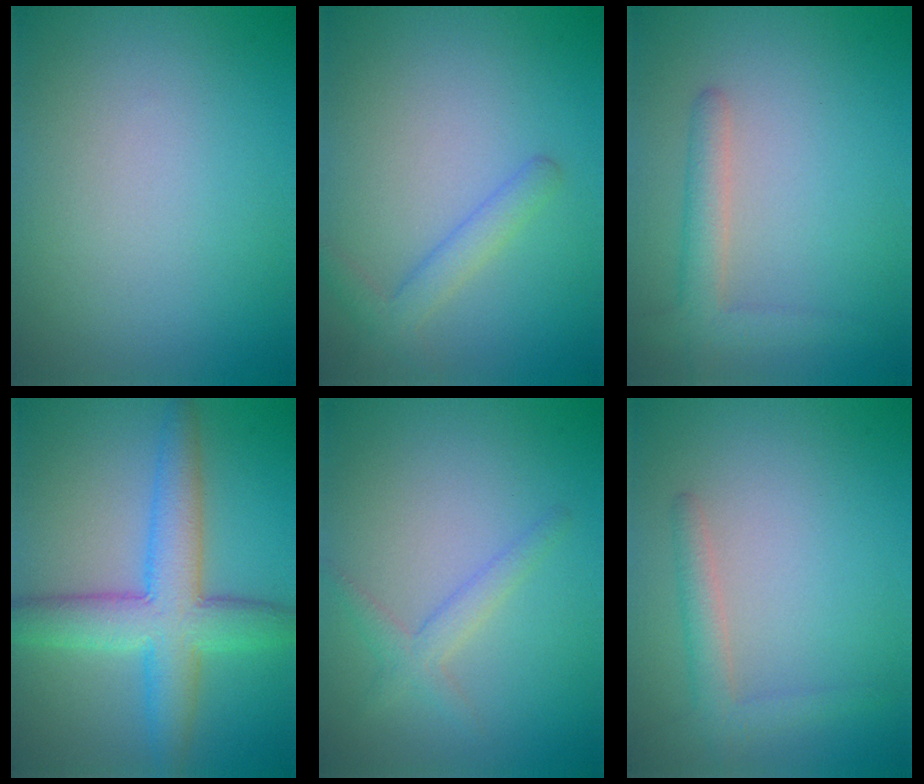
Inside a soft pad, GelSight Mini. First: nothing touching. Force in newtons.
{"total": 2.3, "press": 2.3, "slide": 0.1}
{"total": 2.9, "press": 2.9, "slide": 0.2}
{"total": 6.9, "press": 6.9, "slide": 0.2}
{"total": 2.0, "press": 2.0, "slide": 0.2}
{"total": 2.2, "press": 2.1, "slide": 0.2}